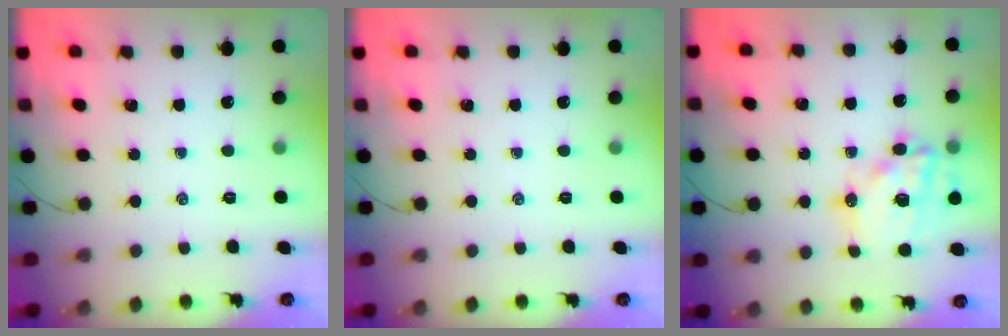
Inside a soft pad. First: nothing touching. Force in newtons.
{"total": 0.0}
{"total": 17.8, "press": 17.4, "slide": 3.7}